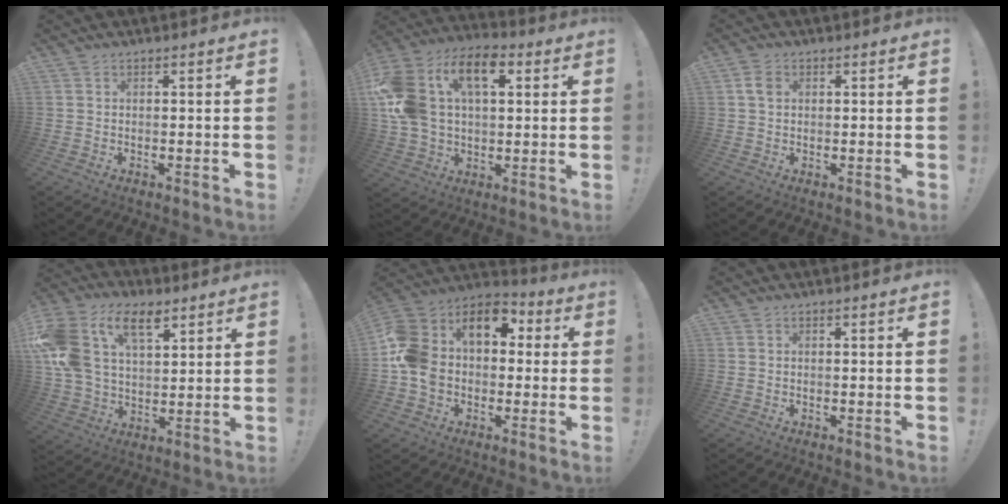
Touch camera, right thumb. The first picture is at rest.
{"total": 20.9, "force": [6.7, 13.3, 14.8], "torque": [-0.283, -0.012, 0.119]}
{"total": 3.3, "force": [0.9, 2.3, 2.2], "torque": [-0.032, 0.001, 0.015]}
{"total": 18.8, "force": [8.6, 11.8, 11.8], "torque": [-0.234, -0.030, 0.158]}
{"total": 15.2, "force": [2.0, 11.8, 9.4], "torque": [-0.169, 0.002, 0.041]}
{"total": 0.0}